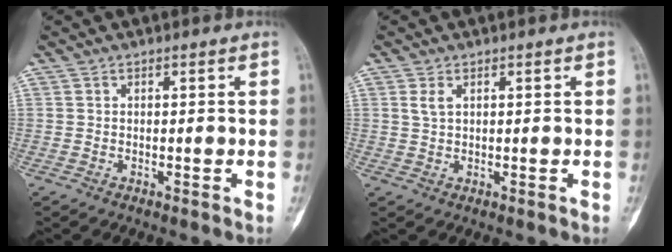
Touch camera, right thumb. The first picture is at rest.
{"total": 1.9, "force": [0.8, 1.0, 1.4], "torque": [-0.032, 0.004, 0.022]}